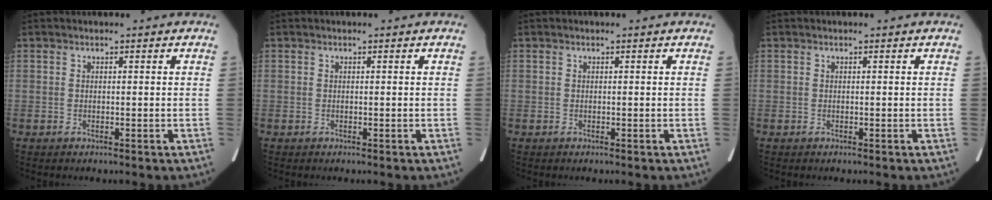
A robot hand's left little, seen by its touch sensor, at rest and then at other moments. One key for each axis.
{"total": 0.0}
{"total": 0.0}
{"total": 0.0}